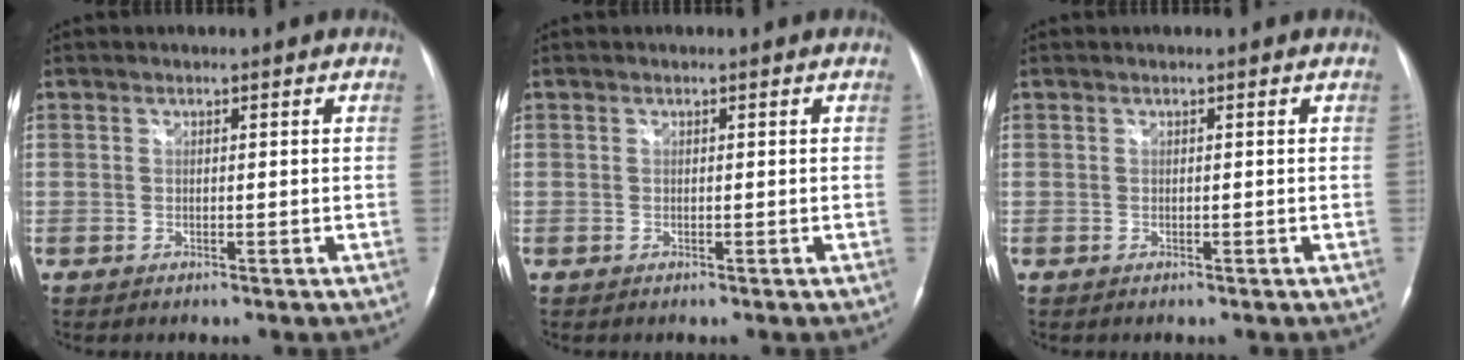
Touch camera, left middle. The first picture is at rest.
{"total": 0.0}
{"total": 0.0}